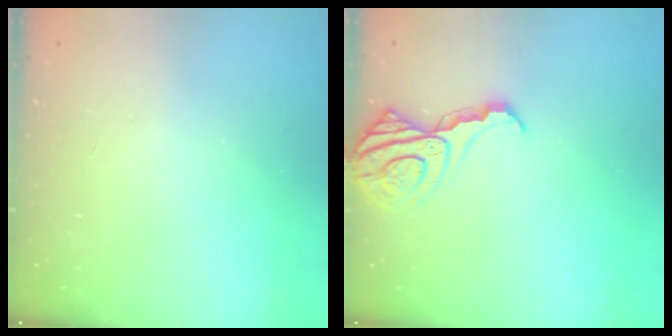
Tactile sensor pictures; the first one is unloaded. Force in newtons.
{"total": 13.7, "press": 13.7, "slide": 0.4}